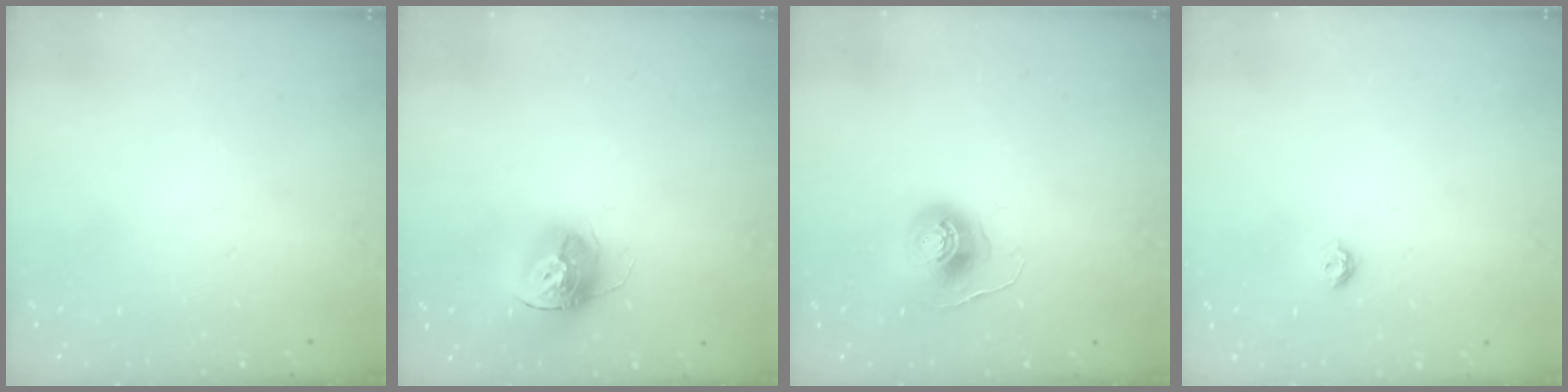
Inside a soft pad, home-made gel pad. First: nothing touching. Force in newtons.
{"total": 13.5, "press": 13.5, "slide": 1.0}
{"total": 7.7, "press": 7.7, "slide": 0.4}
{"total": 3.9, "press": 3.9, "slide": 0.5}